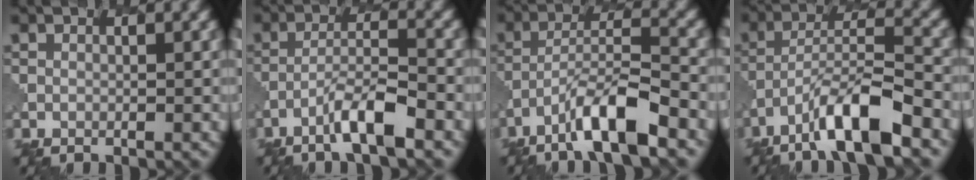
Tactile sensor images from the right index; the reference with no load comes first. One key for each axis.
{"total": 4.3, "fx": -2.7, "fy": 0.5, "fz": 3.3, "tx": -0.059, "ty": 0.009, "tz": -0.054}
{"total": 7.1, "fx": -4.6, "fy": 1.5, "fz": 5.3, "tx": -0.092, "ty": 0.009, "tz": -0.079}
{"total": 7.9, "fx": -5.0, "fy": 1.8, "fz": 5.8, "tx": -0.099, "ty": 0.009, "tz": -0.086}